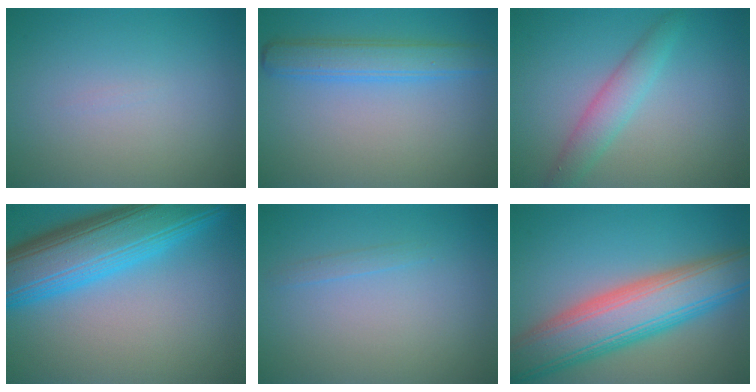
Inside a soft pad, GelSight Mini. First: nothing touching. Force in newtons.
{"total": 3.6, "press": 3.6, "slide": 0.3}
{"total": 2.8, "press": 2.8, "slide": 0.0}
{"total": 10.6, "press": 10.6, "slide": 0.2}
{"total": 0.7, "press": 0.7, "slide": 0.0}
{"total": 9.9, "press": 9.9, "slide": 0.4}